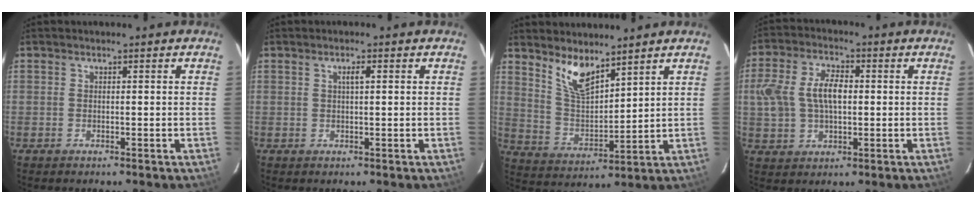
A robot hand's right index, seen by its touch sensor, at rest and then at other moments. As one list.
[{"total": 1.6, "force": [0.5, 0.3, 1.4], "torque": [-0.025, 0.005, 0.009]}, {"total": 8.9, "force": [6.6, 2.9, 5.2], "torque": [-0.100, -0.005, 0.137]}, {"total": 10.6, "force": [0.7, 6.3, 8.4], "torque": [-0.173, 0.016, 0.018]}]